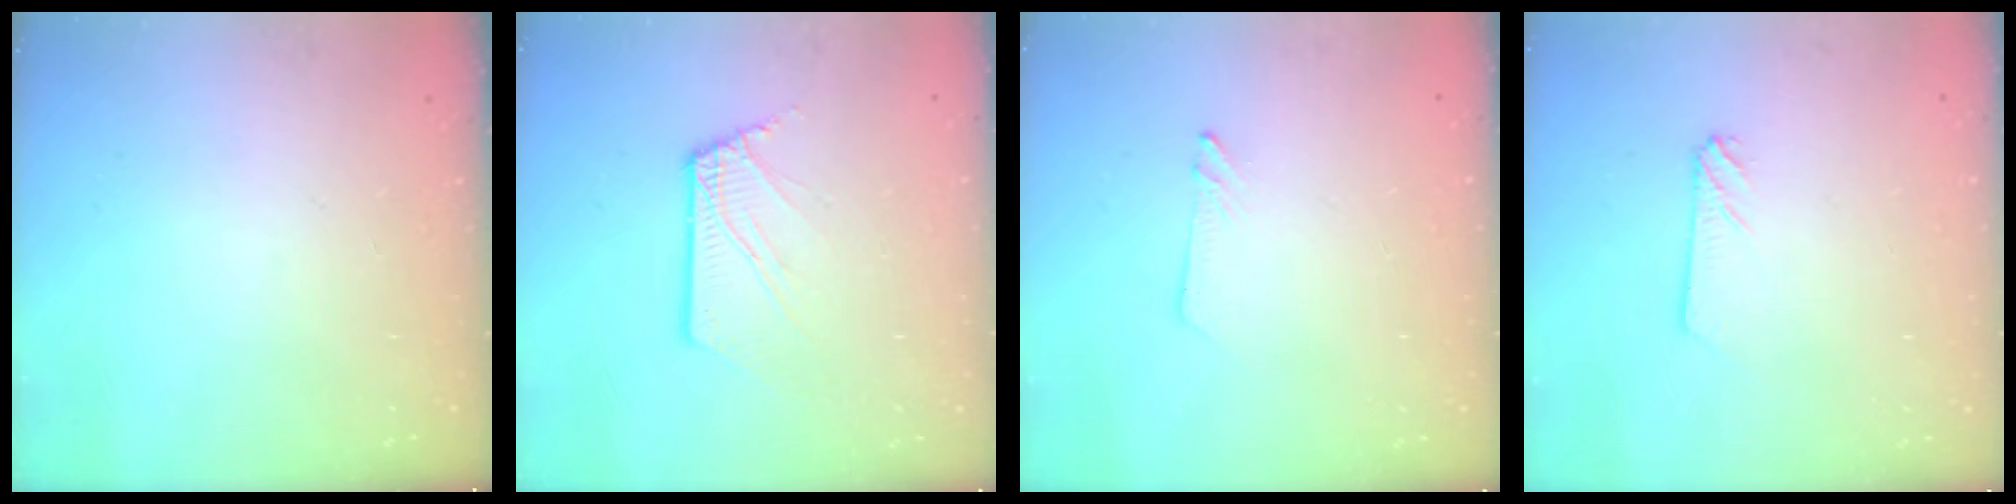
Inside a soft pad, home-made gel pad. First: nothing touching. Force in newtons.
{"total": 3.2, "press": 3.1, "slide": 0.4}
{"total": 1.3, "press": 1.3, "slide": 0.1}
{"total": 3.3, "press": 3.2, "slide": 0.3}